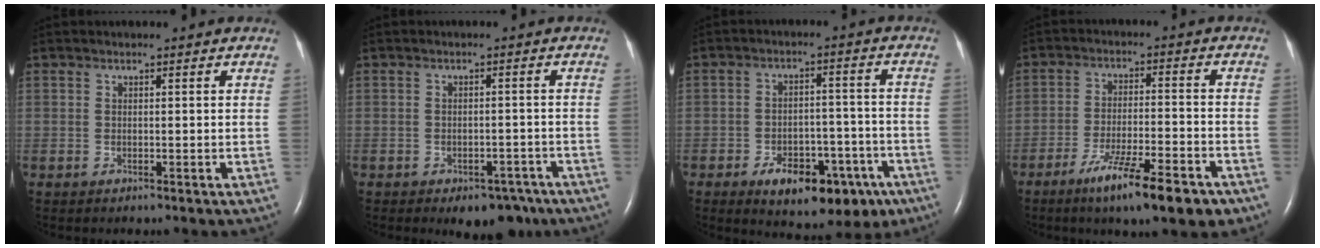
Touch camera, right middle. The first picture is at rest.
{"total": 6.0, "force": [-4.3, 3.3, 2.6], "torque": [-0.022, 0.012, -0.051]}
{"total": 13.0, "force": [-7.6, 6.4, 8.5], "torque": [-0.102, 0.017, -0.100]}
{"total": 12.0, "force": [-7.8, 1.6, 9.0], "torque": [-0.147, -0.019, -0.122]}